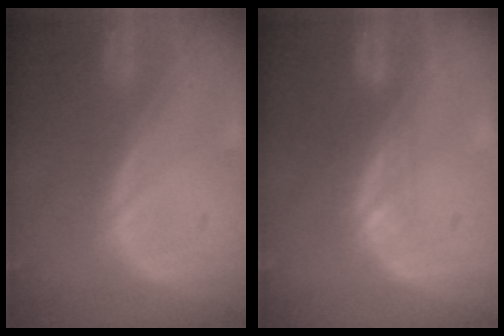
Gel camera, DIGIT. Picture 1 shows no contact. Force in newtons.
{"total": 2.8, "press": 2.1, "slide": 1.7}